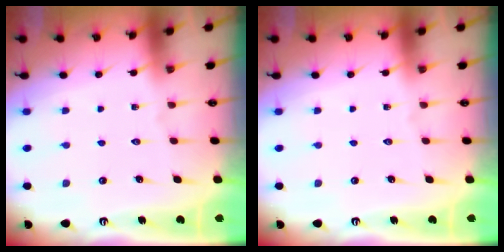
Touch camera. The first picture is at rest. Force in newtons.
{"total": 0.0}